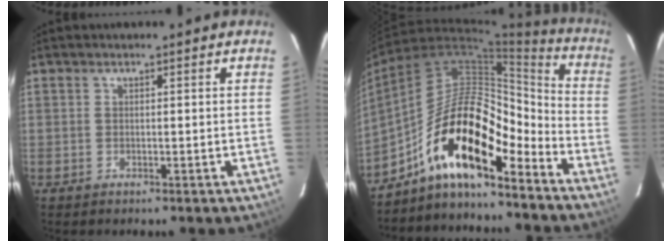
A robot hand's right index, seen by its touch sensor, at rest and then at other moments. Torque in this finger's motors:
{"motor_torque": [1.83, -0.31, 1.05, 0.21]}